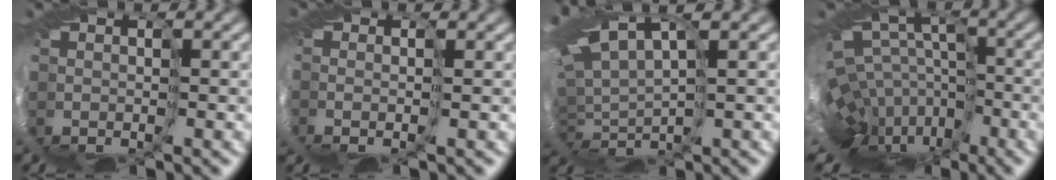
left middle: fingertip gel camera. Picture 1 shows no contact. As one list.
[{"total": 1.5, "force": [-0.2, 0.3, 1.5], "torque": [-0.045, -0.001, -0.007]}, {"total": 4.6, "force": [3.4, 0.3, 3.2], "torque": [-0.091, 0.007, 0.065]}, {"total": 9.9, "force": [-5.7, 6.3, 5.1], "torque": [-0.111, -0.006, -0.056]}]